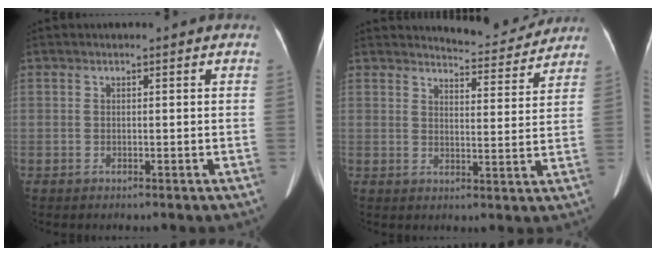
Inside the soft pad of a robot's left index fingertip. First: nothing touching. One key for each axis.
{"total": 7.5, "fx": 7.5, "fy": 0.7, "fz": 0.6, "tx": -0.008, "ty": -0.029, "tz": 0.089}